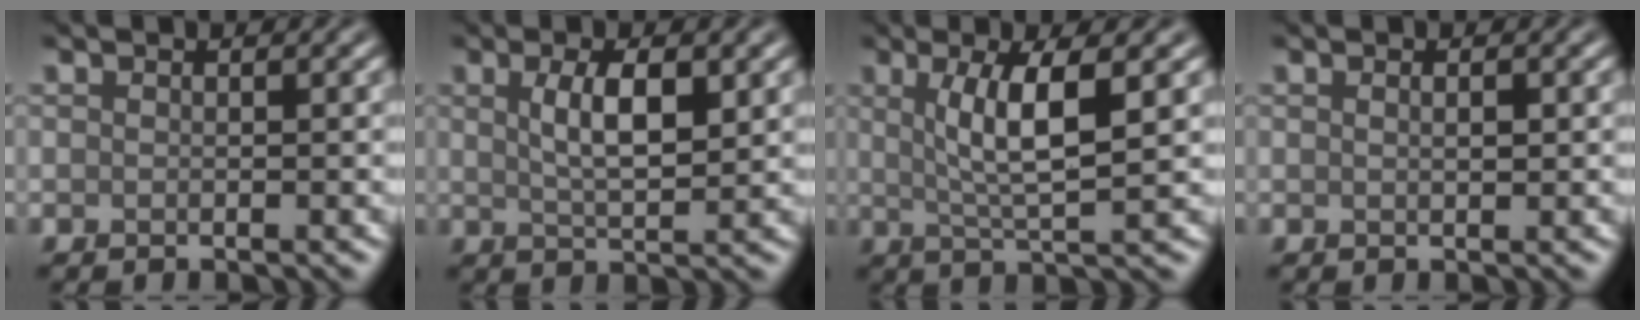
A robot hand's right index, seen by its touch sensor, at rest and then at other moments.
{"total": 4.1, "force": [1.2, 1.3, 3.7], "torque": [-0.073, 0.000, 0.024]}
{"total": 5.7, "force": [1.5, 1.2, 5.4], "torque": [-0.095, -0.001, 0.030]}
{"total": 0.7, "force": [0.2, 0.2, 0.7], "torque": [-0.013, 0.001, 0.004]}